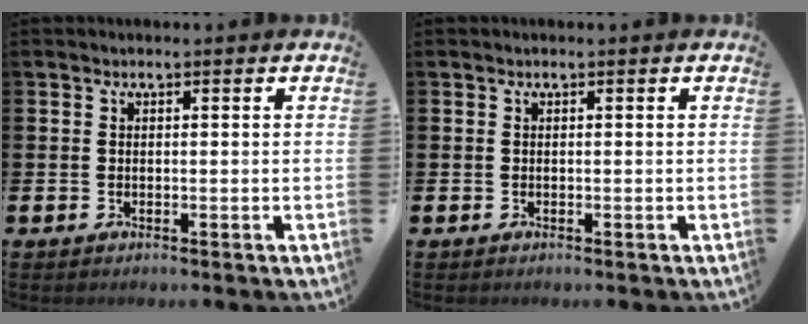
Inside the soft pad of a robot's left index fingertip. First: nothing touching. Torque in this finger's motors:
{"motor_torque": [-0.04, -0.04, 0.00, -0.01]}